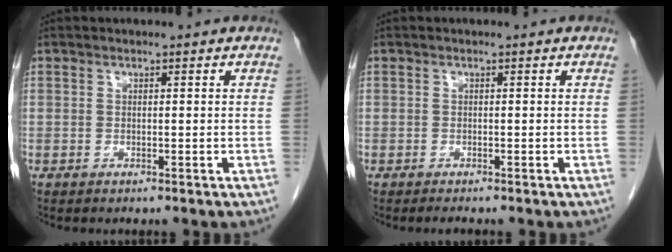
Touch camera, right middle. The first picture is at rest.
{"total": 0.8, "force": [-0.7, 0.0, 0.3], "torque": [-0.009, -0.003, -0.010]}